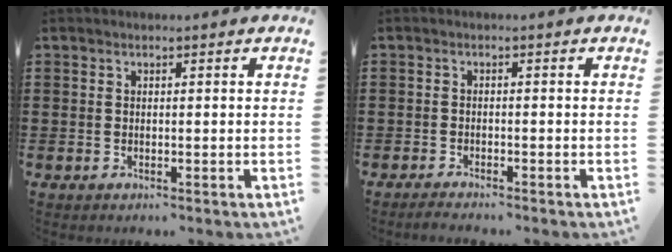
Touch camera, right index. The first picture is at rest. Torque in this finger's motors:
{"motor_torque": [-1.07, 1.07, -0.46, -0.21]}